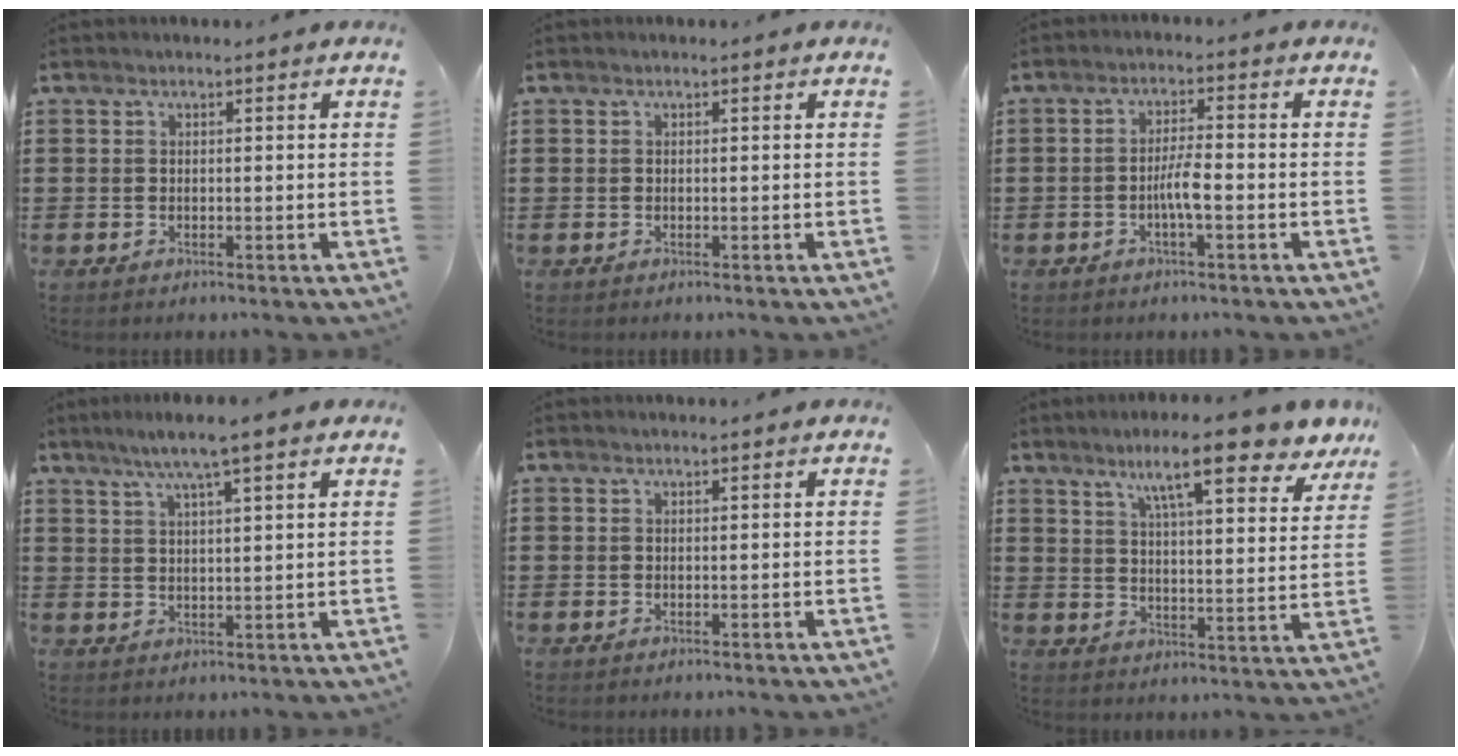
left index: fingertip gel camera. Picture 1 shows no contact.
{"total": 0.0}
{"total": 3.9, "force": [-1.4, 0.7, 3.6], "torque": [-0.079, -0.001, -0.030]}
{"total": 5.8, "force": [4.2, 0.1, 4.0], "torque": [-0.087, -0.005, 0.072]}
{"total": 0.0}
{"total": 11.2, "force": [8.3, 1.1, 7.4], "torque": [-0.132, -0.032, 0.136]}